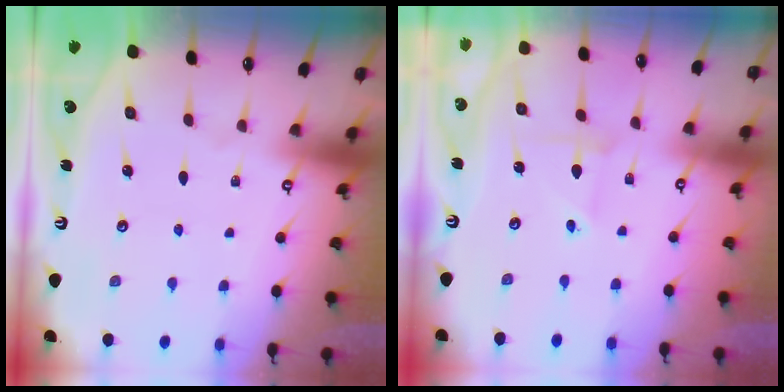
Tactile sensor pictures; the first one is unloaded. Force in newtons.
{"total": 2.4, "press": 2.4, "slide": 0.2}